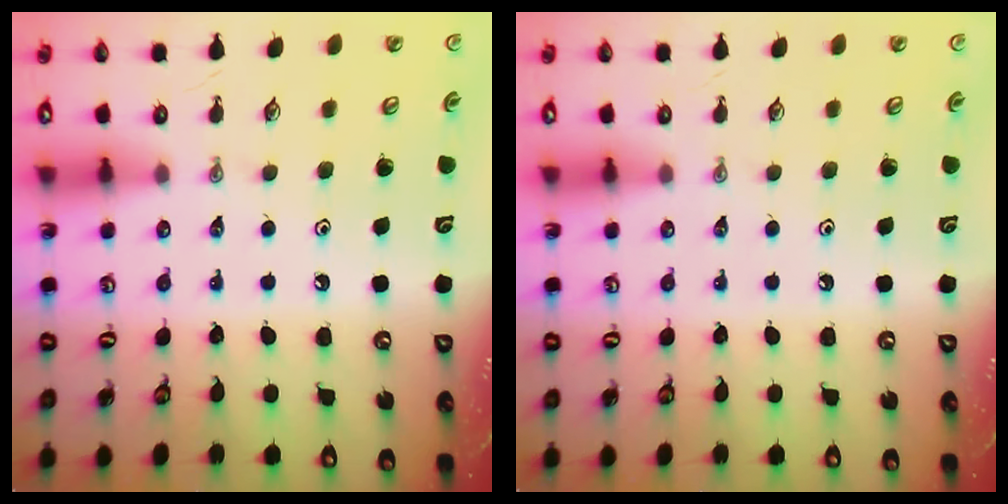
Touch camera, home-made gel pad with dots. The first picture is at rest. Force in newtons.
{"total": 0.0}